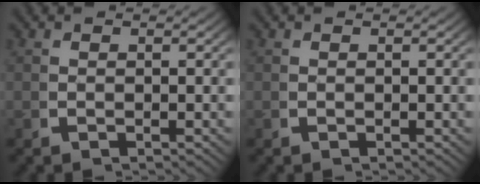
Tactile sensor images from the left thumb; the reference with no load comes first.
{"total": 0.0}